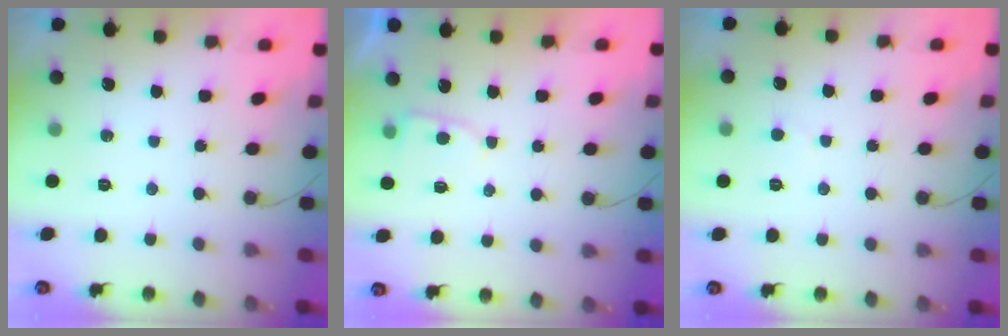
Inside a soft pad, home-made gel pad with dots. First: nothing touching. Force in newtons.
{"total": 3.4, "press": 3.4, "slide": 0.2}
{"total": 2.7, "press": 2.7, "slide": 0.3}